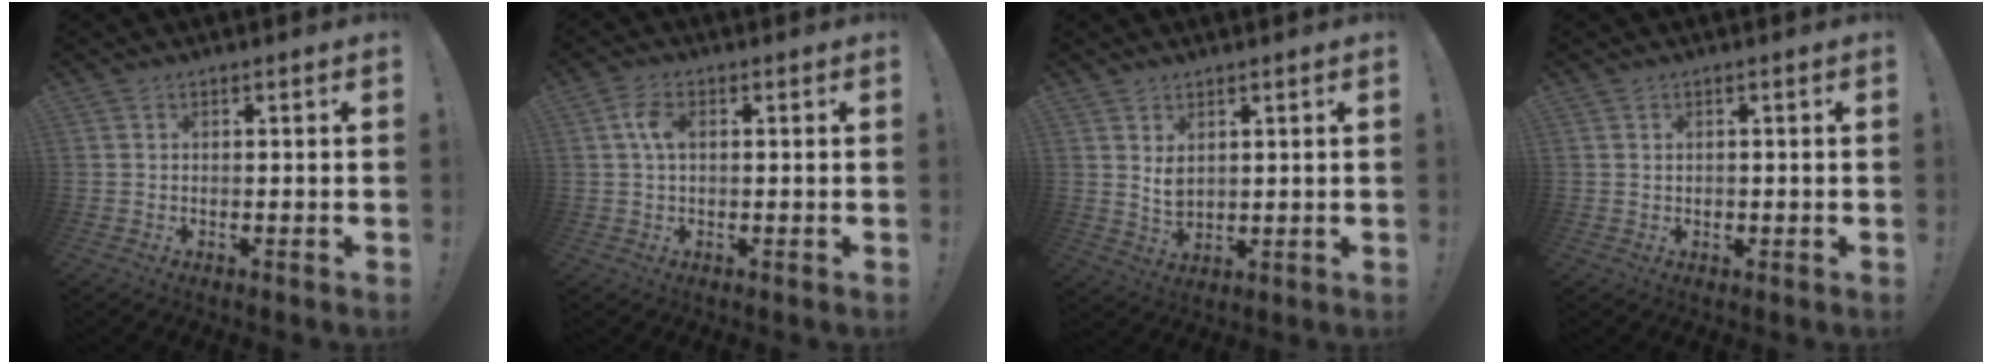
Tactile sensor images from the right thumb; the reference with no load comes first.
{"total": 4.9, "force": [0.7, 2.7, 4.0], "torque": [-0.076, 0.006, 0.010]}
{"total": 4.4, "force": [2.1, 3.0, 2.5], "torque": [-0.035, -0.014, 0.040]}
{"total": 0.9, "force": [-0.1, 0.9, -0.1], "torque": [-0.005, 0.005, -0.001]}